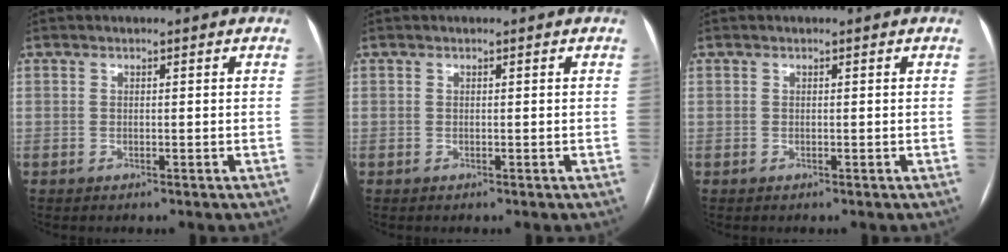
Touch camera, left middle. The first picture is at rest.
{"total": 0.0}
{"total": 0.0}